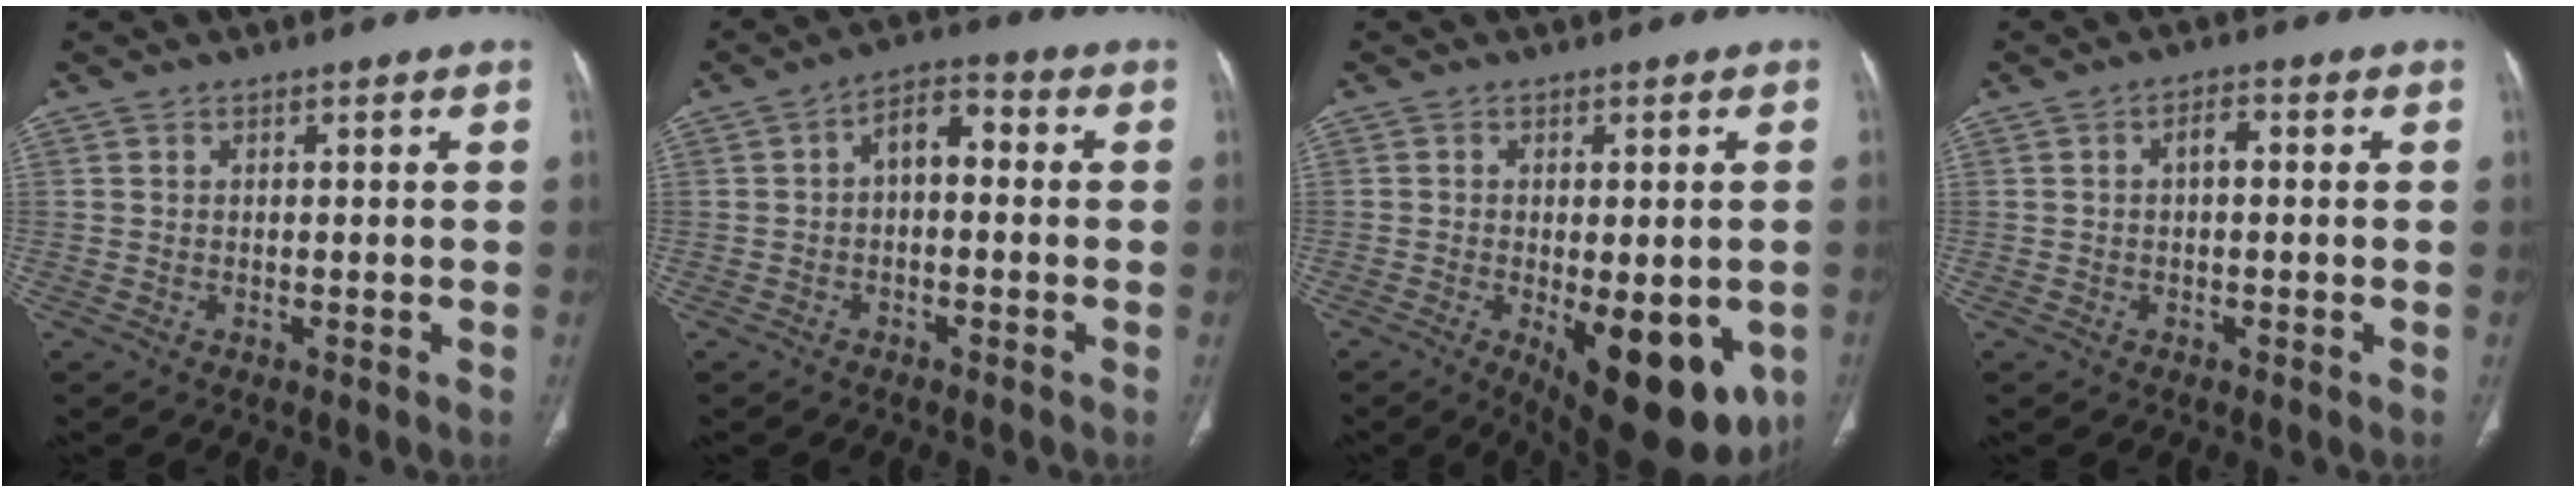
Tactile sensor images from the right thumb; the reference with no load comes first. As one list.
[{"total": 5.9, "force": [-0.1, 3.3, 4.8], "torque": [-0.064, 0.026, -0.013]}, {"total": 17.1, "force": [-5.7, 7.2, 14.5], "torque": [-0.143, -0.014, -0.059]}, {"total": 2.5, "force": [0.2, 1.2, 2.2], "torque": [-0.034, 0.010, 0.001]}]